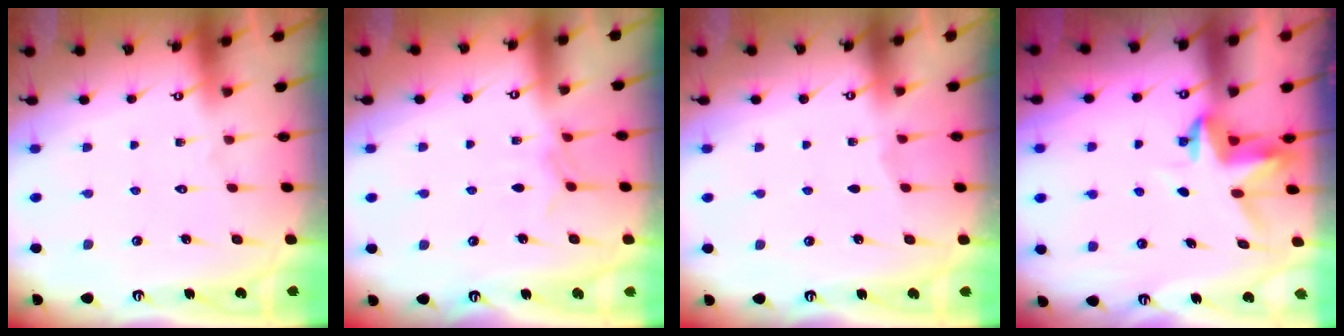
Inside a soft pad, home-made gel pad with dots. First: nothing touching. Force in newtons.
{"total": 4.5, "press": 4.5, "slide": 0.3}
{"total": 1.4, "press": 1.4, "slide": 0.3}
{"total": 3.8, "press": 3.8, "slide": 0.3}